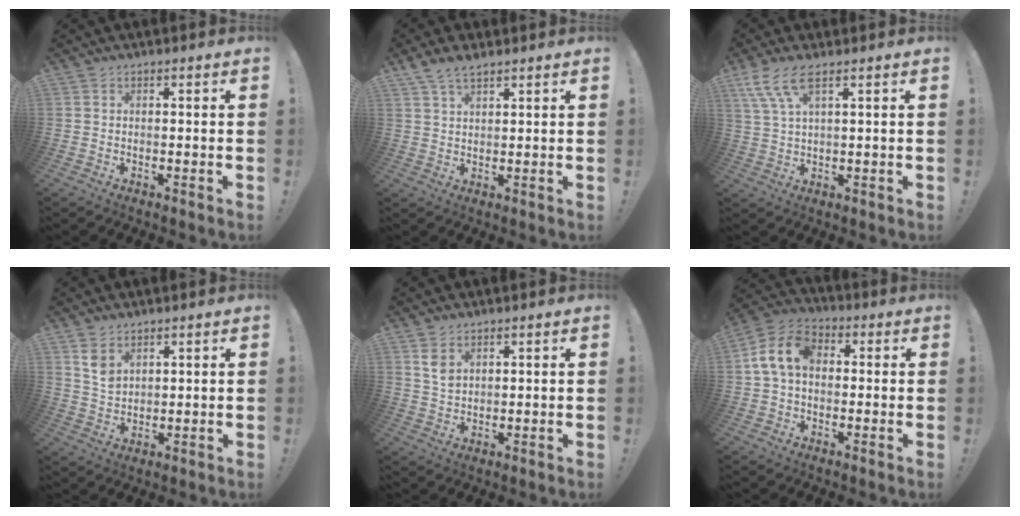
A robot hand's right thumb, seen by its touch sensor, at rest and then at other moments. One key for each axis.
{"total": 4.7, "fx": 3.6, "fy": 1.6, "fz": 2.6, "tx": -0.053, "ty": -0.013, "tz": 0.069}
{"total": 8.1, "fx": 4.8, "fy": 2.2, "fz": 6.1, "tx": -0.127, "ty": -0.011, "tz": 0.094}
{"total": 5.3, "fx": 3.3, "fy": 3.1, "fz": 2.8, "tx": -0.031, "ty": -0.021, "tz": 0.058}
{"total": 4.2, "fx": 2.2, "fy": 2.4, "fz": 2.6, "tx": -0.032, "ty": -0.012, "tz": 0.038}
{"total": 11.0, "fx": 1.3, "fy": 7.6, "fz": 7.9, "tx": -0.157, "ty": 0.017, "tz": 0.027}